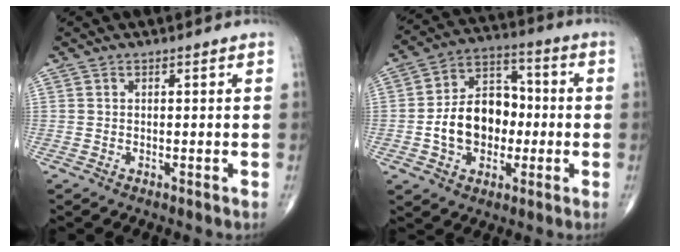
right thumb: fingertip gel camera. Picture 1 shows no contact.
{"total": 14.2, "force": [-2.0, 10.2, 9.7], "torque": [-0.125, 0.038, -0.038]}